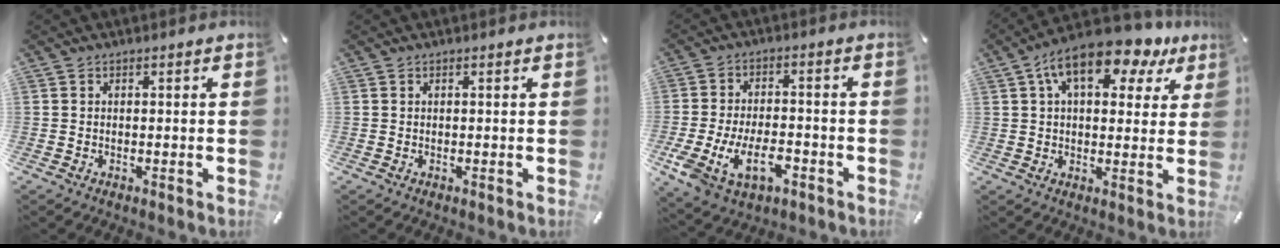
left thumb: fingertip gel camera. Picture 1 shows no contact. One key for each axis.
{"total": 0.0}
{"total": 13.0, "fx": -4.8, "fy": 7.9, "fz": 9.1, "tx": -0.185, "ty": 0.007, "tz": -0.083}
{"total": 13.3, "fx": 6.8, "fy": 6.7, "fz": 9.3, "tx": -0.151, "ty": -0.019, "tz": 0.116}